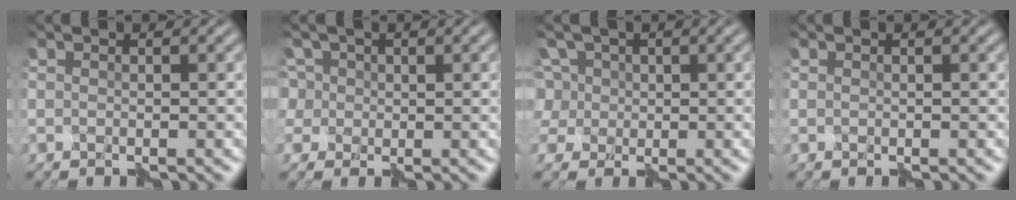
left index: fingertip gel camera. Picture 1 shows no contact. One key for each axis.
{"total": 3.7, "fx": 1.4, "fy": 3.3, "fz": 1.0, "tx": -0.010, "ty": 0.028, "tz": 0.010}
{"total": 4.8, "fx": 1.2, "fy": 4.4, "fz": 1.4, "tx": -0.029, "ty": 0.037, "tz": 0.012}
{"total": 0.0}